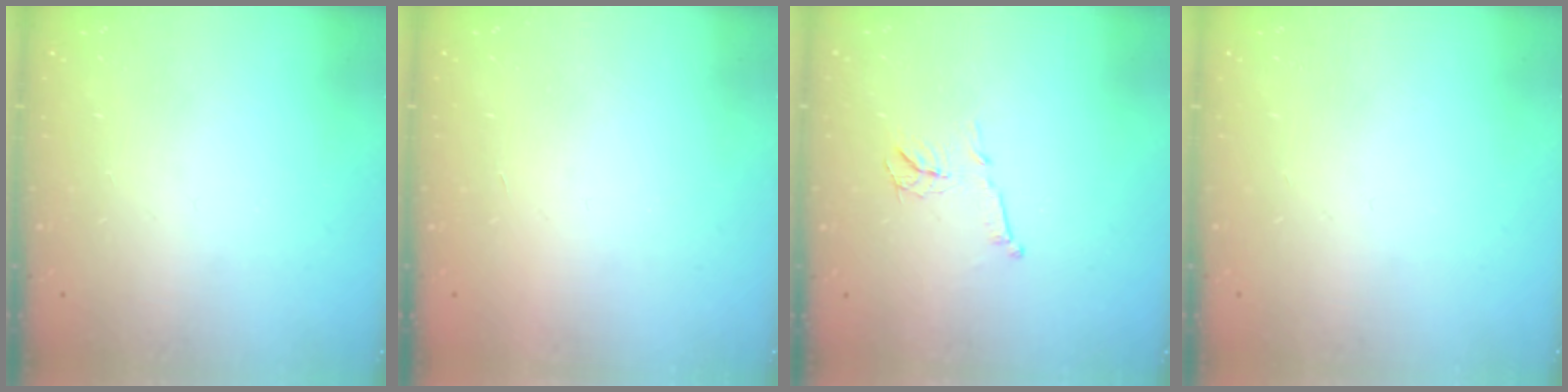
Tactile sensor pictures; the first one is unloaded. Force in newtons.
{"total": 1.7, "press": 1.7, "slide": 0.1}
{"total": 9.7, "press": 9.7, "slide": 0.3}
{"total": 0.0}